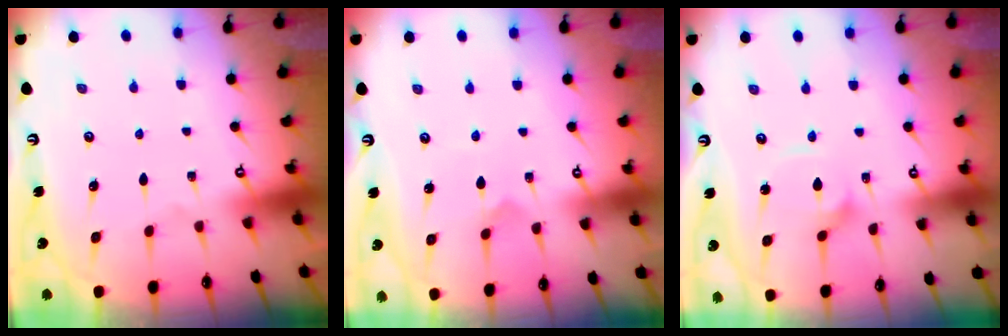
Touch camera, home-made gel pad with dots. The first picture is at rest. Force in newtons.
{"total": 2.7, "press": 2.7, "slide": 0.2}
{"total": 2.3, "press": 2.3, "slide": 0.3}